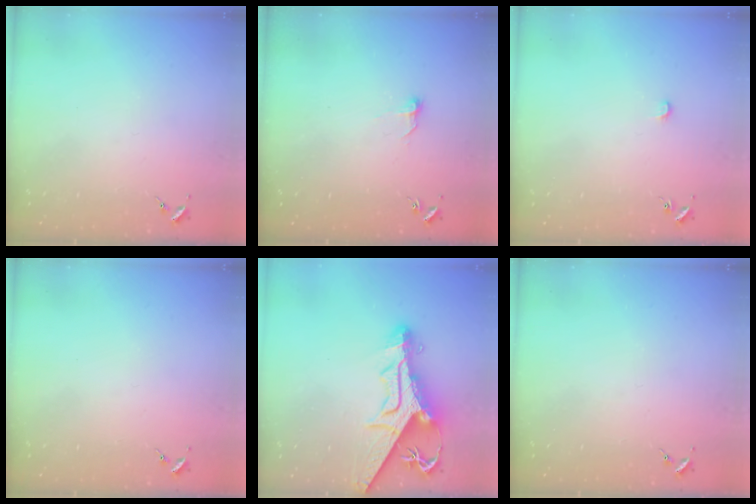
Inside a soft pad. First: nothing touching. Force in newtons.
{"total": 5.5, "press": 5.5, "slide": 0.6}
{"total": 3.8, "press": 3.8, "slide": 0.4}
{"total": 0.0}
{"total": 17.6, "press": 17.5, "slide": 1.7}
{"total": 0.0}